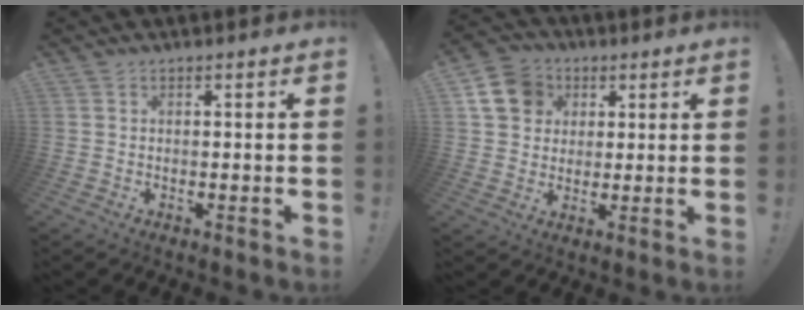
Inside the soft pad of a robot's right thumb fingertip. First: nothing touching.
{"total": 11.9, "force": [4.0, 10.3, 4.5], "torque": [-0.059, -0.007, 0.082]}